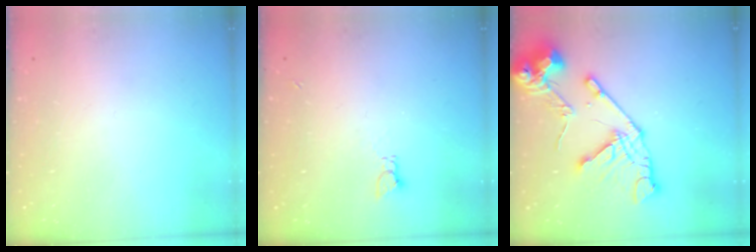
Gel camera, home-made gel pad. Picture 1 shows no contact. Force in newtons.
{"total": 2.0, "press": 2.0, "slide": 0.3}
{"total": 17.4, "press": 17.2, "slide": 2.2}